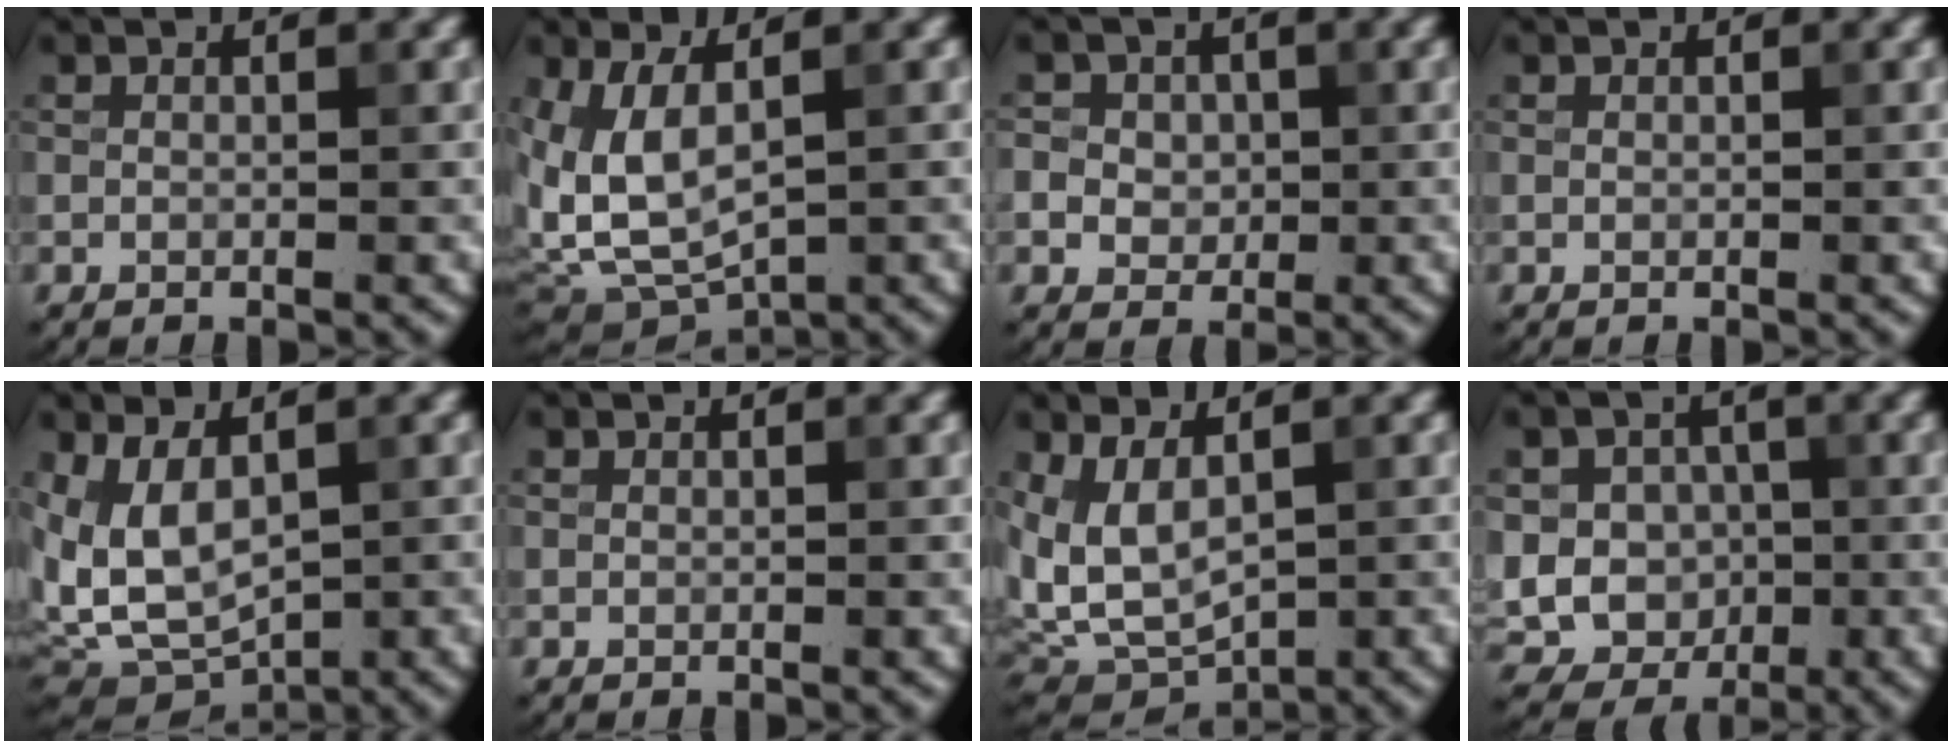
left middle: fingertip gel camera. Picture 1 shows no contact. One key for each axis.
{"total": 6.3, "fx": 0.8, "fy": 3.2, "fz": 5.4, "tx": -0.128, "ty": -0.008, "tz": 0.022}
{"total": 4.5, "fx": 0.9, "fy": 4.0, "fz": 1.9, "tx": -0.023, "ty": 0.026, "tz": -0.001}
{"total": 0.0}
{"total": 6.9, "fx": 0.4, "fy": 3.5, "fz": 5.9, "tx": -0.126, "ty": -0.006, "tz": 0.014}
{"total": 0.0}
{"total": 6.2, "fx": 0.8, "fy": 3.3, "fz": 5.2, "tx": -0.115, "ty": -0.003, "tz": 0.019}
{"total": 9.2, "fx": -0.9, "fy": 8.3, "fz": 3.7, "tx": -0.075, "ty": 0.013, "tz": -0.046}